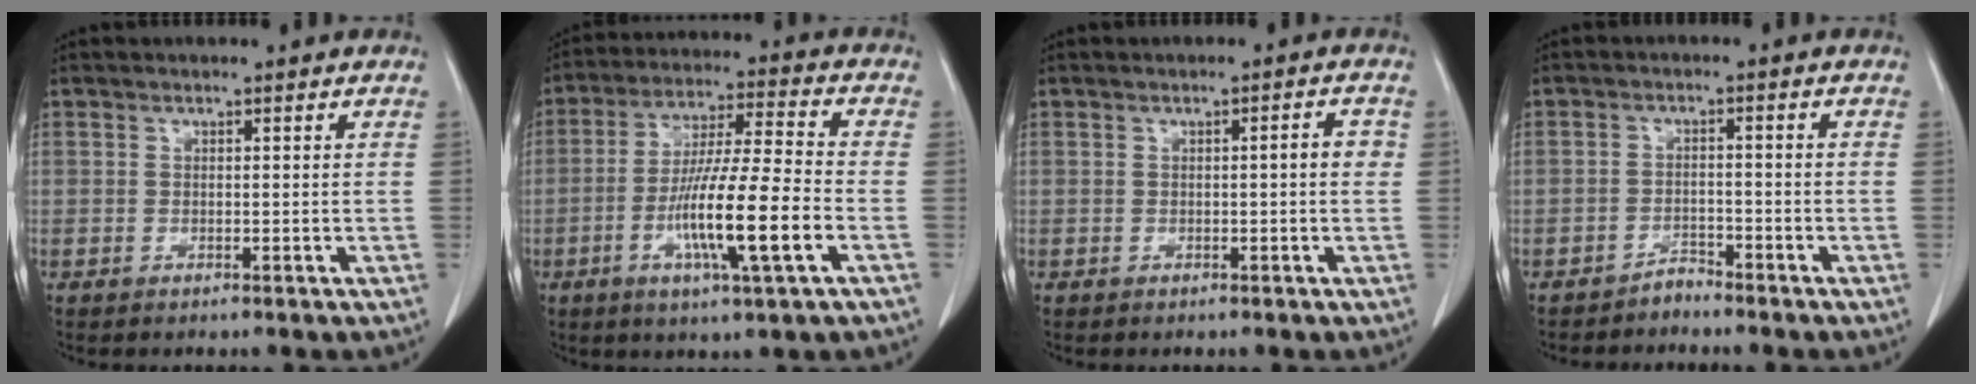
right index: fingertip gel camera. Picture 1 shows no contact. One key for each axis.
{"total": 13.9, "fx": -4.3, "fy": 0.3, "fz": 13.2, "tx": -0.247, "ty": -0.009, "tz": -0.077}
{"total": 2.2, "fx": 0.0, "fy": 0.3, "fz": 2.2, "tx": -0.029, "ty": 0.005, "tz": 0.000}
{"total": 1.9, "fx": -1.9, "fy": 0.4, "fz": -0.2, "tx": 0.010, "ty": -0.001, "tz": -0.031}